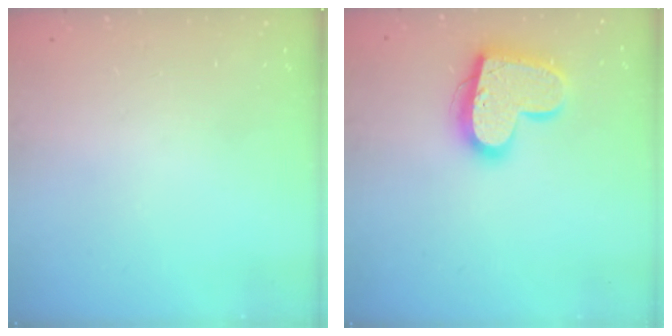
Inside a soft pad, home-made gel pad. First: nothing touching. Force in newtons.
{"total": 18.0, "press": 17.9, "slide": 1.4}